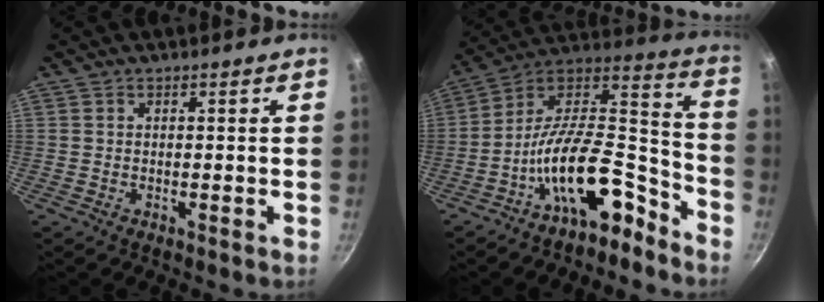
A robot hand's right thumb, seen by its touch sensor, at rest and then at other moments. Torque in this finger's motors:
{"motor_torque": [3.22, 1.80, 2.02, -0.75, 0.59]}